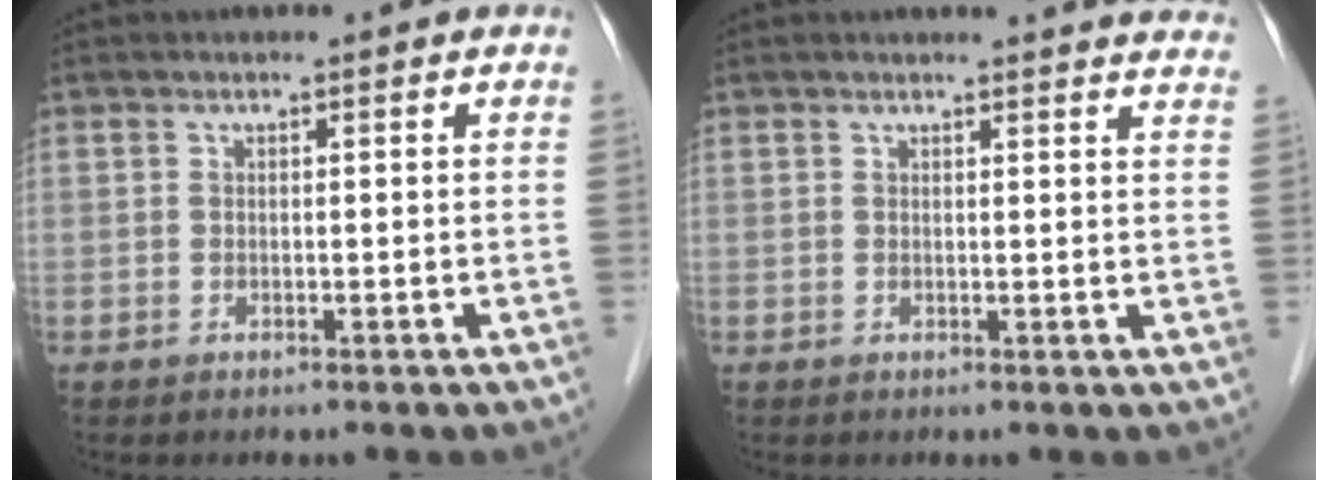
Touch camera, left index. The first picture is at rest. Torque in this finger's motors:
{"motor_torque": [0.21, -0.31, 0.08, 0.01]}